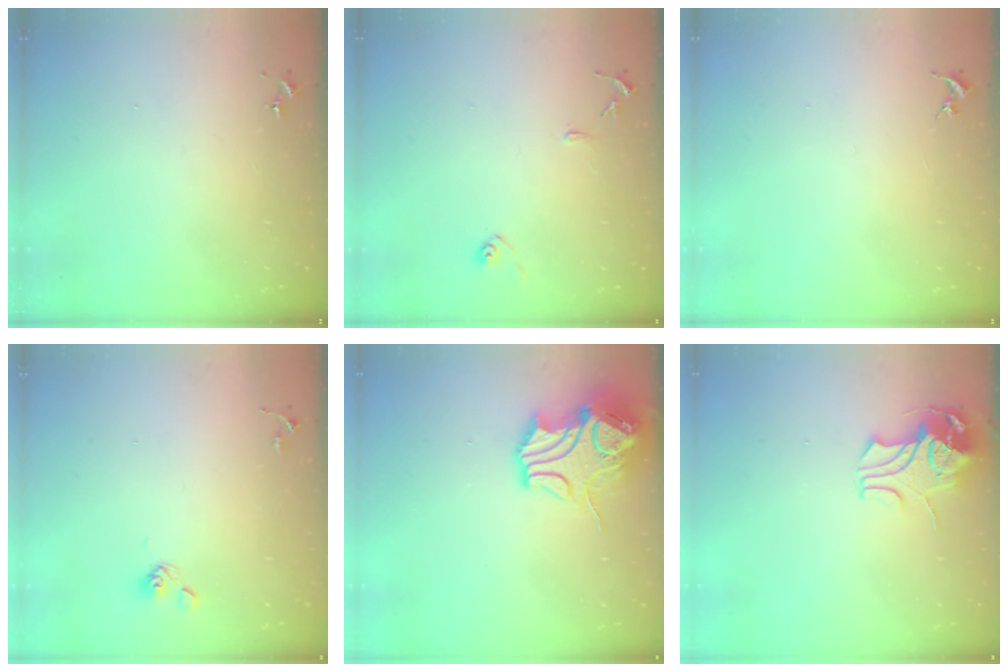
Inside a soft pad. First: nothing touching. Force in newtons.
{"total": 9.0, "press": 8.9, "slide": 0.8}
{"total": 0.0}
{"total": 5.7, "press": 5.3, "slide": 2.1}
{"total": 14.6, "press": 14.5, "slide": 2.1}
{"total": 9.2, "press": 9.1, "slide": 1.2}